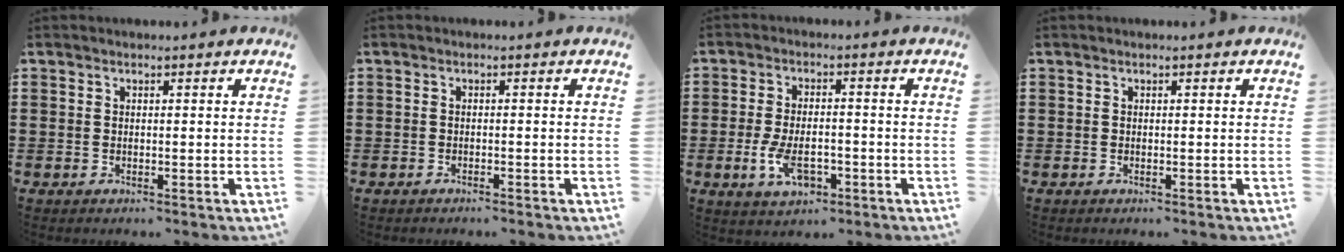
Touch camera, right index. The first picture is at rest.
{"total": 0.6, "force": [-0.6, 0.0, 0.2], "torque": [-0.005, -0.001, -0.012]}
{"total": 6.3, "force": [-2.1, 3.2, 5.0], "torque": [-0.104, 0.004, -0.040]}
{"total": 0.0}